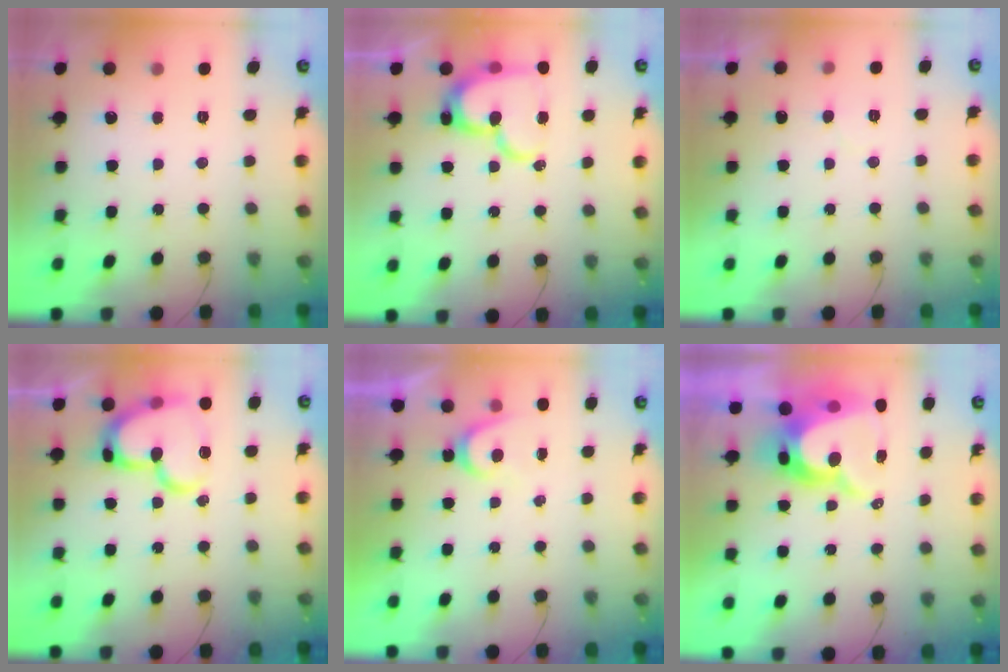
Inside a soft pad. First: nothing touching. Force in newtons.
{"total": 17.5, "press": 17.5, "slide": 1.2}
{"total": 3.7, "press": 3.6, "slide": 0.3}
{"total": 18.1, "press": 18.0, "slide": 1.8}
{"total": 4.4, "press": 4.3, "slide": 0.4}
{"total": 12.3, "press": 12.2, "slide": 0.9}